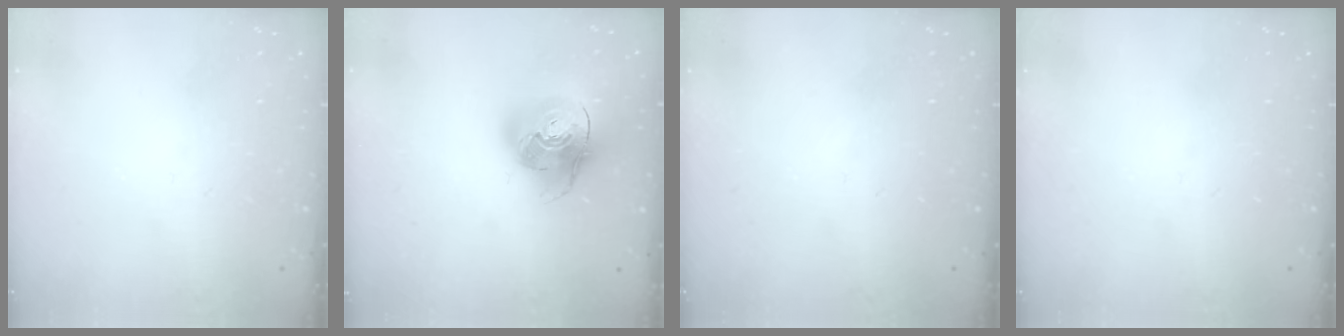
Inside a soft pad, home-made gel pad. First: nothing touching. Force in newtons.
{"total": 13.7, "press": 13.6, "slide": 1.7}
{"total": 0.0}
{"total": 0.0}